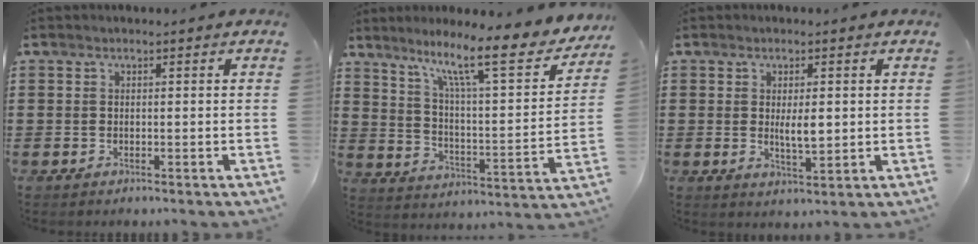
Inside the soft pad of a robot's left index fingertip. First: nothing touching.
{"total": 12.7, "force": [9.4, 1.4, 8.4], "torque": [-0.168, -0.049, 0.150]}
{"total": 4.0, "force": [0.6, 1.2, 3.7], "torque": [-0.064, -0.001, 0.007]}